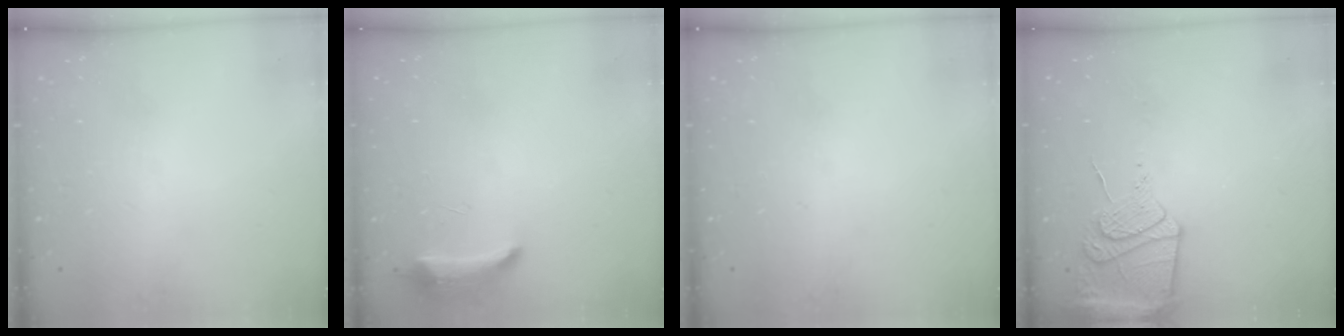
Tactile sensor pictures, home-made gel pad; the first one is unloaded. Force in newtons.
{"total": 8.3, "press": 8.1, "slide": 1.8}
{"total": 0.0}
{"total": 13.2, "press": 13.1, "slide": 1.7}